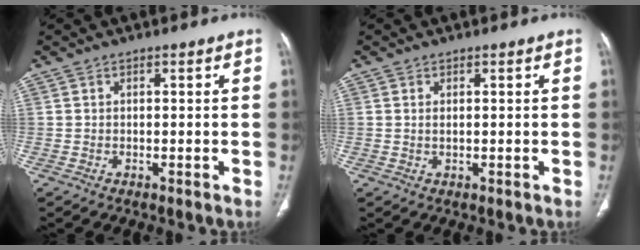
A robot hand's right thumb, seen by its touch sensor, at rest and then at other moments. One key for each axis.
{"total": 0.9, "fx": 0.2, "fy": 0.4, "fz": 0.7, "tx": -0.018, "ty": -0.001, "tz": 0.007}